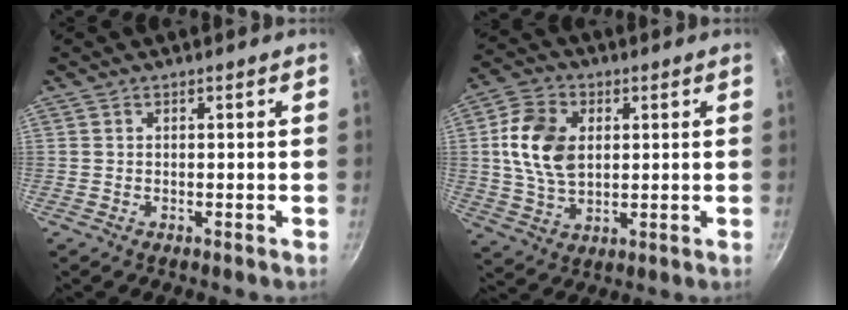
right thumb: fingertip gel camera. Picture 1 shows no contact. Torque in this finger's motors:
{"motor_torque": [-0.89, 1.34, 0.93, 0.43, 0.09]}